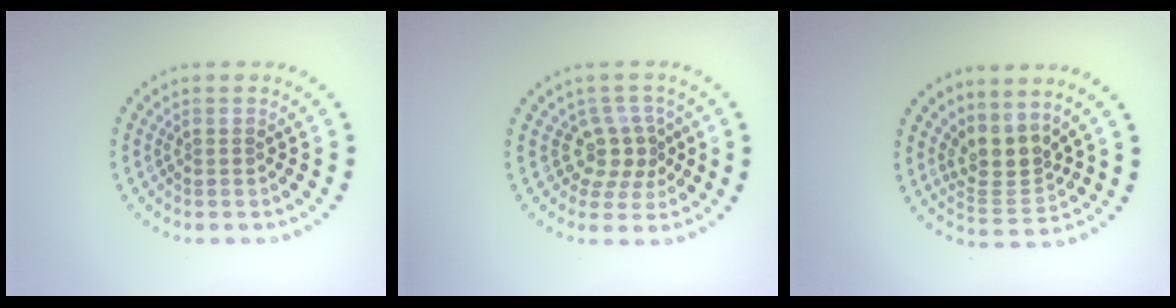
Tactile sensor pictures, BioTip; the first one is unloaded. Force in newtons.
{"total": 2.9, "press": 2.3, "slide": 1.8}
{"total": 3.2, "press": 2.4, "slide": 2.1}